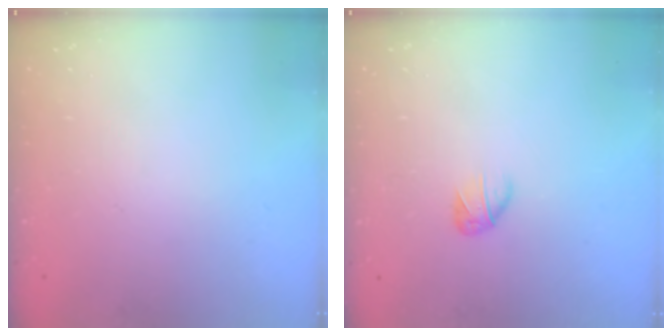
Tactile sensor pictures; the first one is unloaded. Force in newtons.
{"total": 3.3, "press": 3.2, "slide": 0.9}